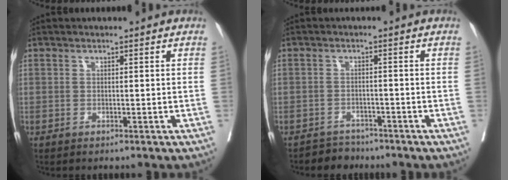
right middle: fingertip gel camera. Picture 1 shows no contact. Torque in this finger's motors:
{"motor_torque": [0.02, -0.04, -0.01, 0.00]}